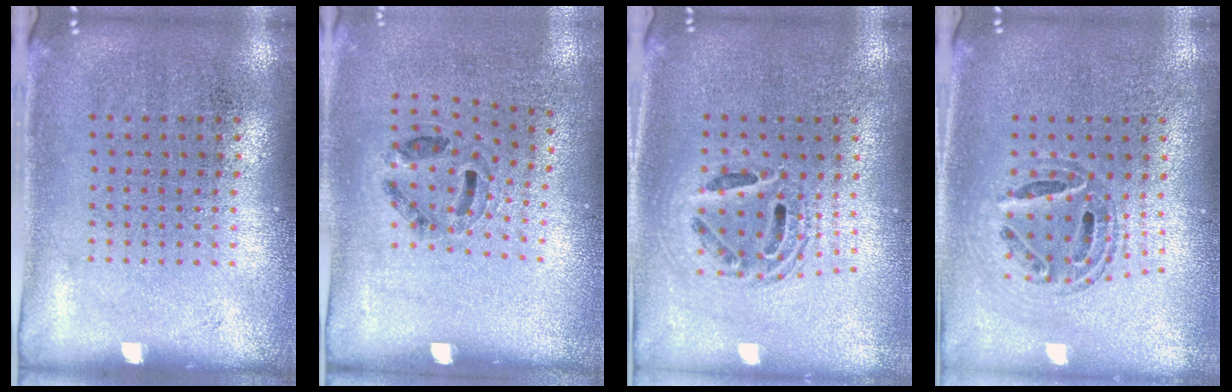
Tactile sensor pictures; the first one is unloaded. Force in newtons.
{"total": 1.2, "press": 0.8, "slide": 0.8}
{"total": 1.6, "press": 1.4, "slide": 0.9}
{"total": 0.8, "press": 0.8, "slide": 0.1}